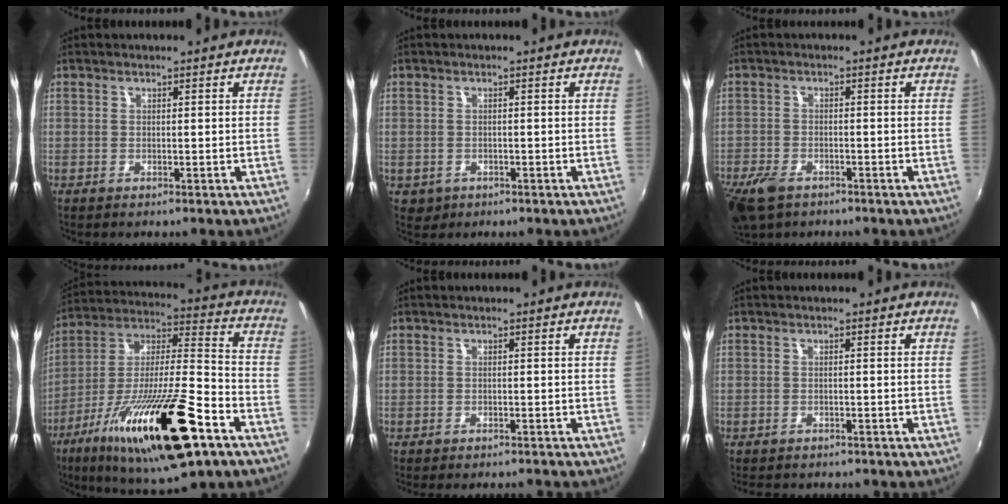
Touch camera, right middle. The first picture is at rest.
{"total": 3.0, "force": [-0.9, 2.6, 1.1], "torque": [-0.029, -0.004, -0.007]}
{"total": 7.0, "force": [-4.8, 3.7, 3.5], "torque": [-0.100, -0.017, -0.093]}
{"total": 26.7, "force": [-13.8, 6.4, 21.9], "torque": [-0.385, -0.050, -0.236]}
{"total": 3.9, "force": [-3.6, 0.9, 1.4], "torque": [-0.034, -0.012, -0.053]}
{"total": 4.8, "force": [-4.3, 1.6, 1.6], "torque": [-0.041, -0.016, -0.062]}